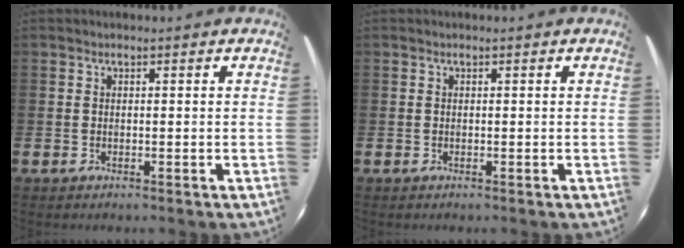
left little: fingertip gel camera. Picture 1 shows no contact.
{"total": 0.0}